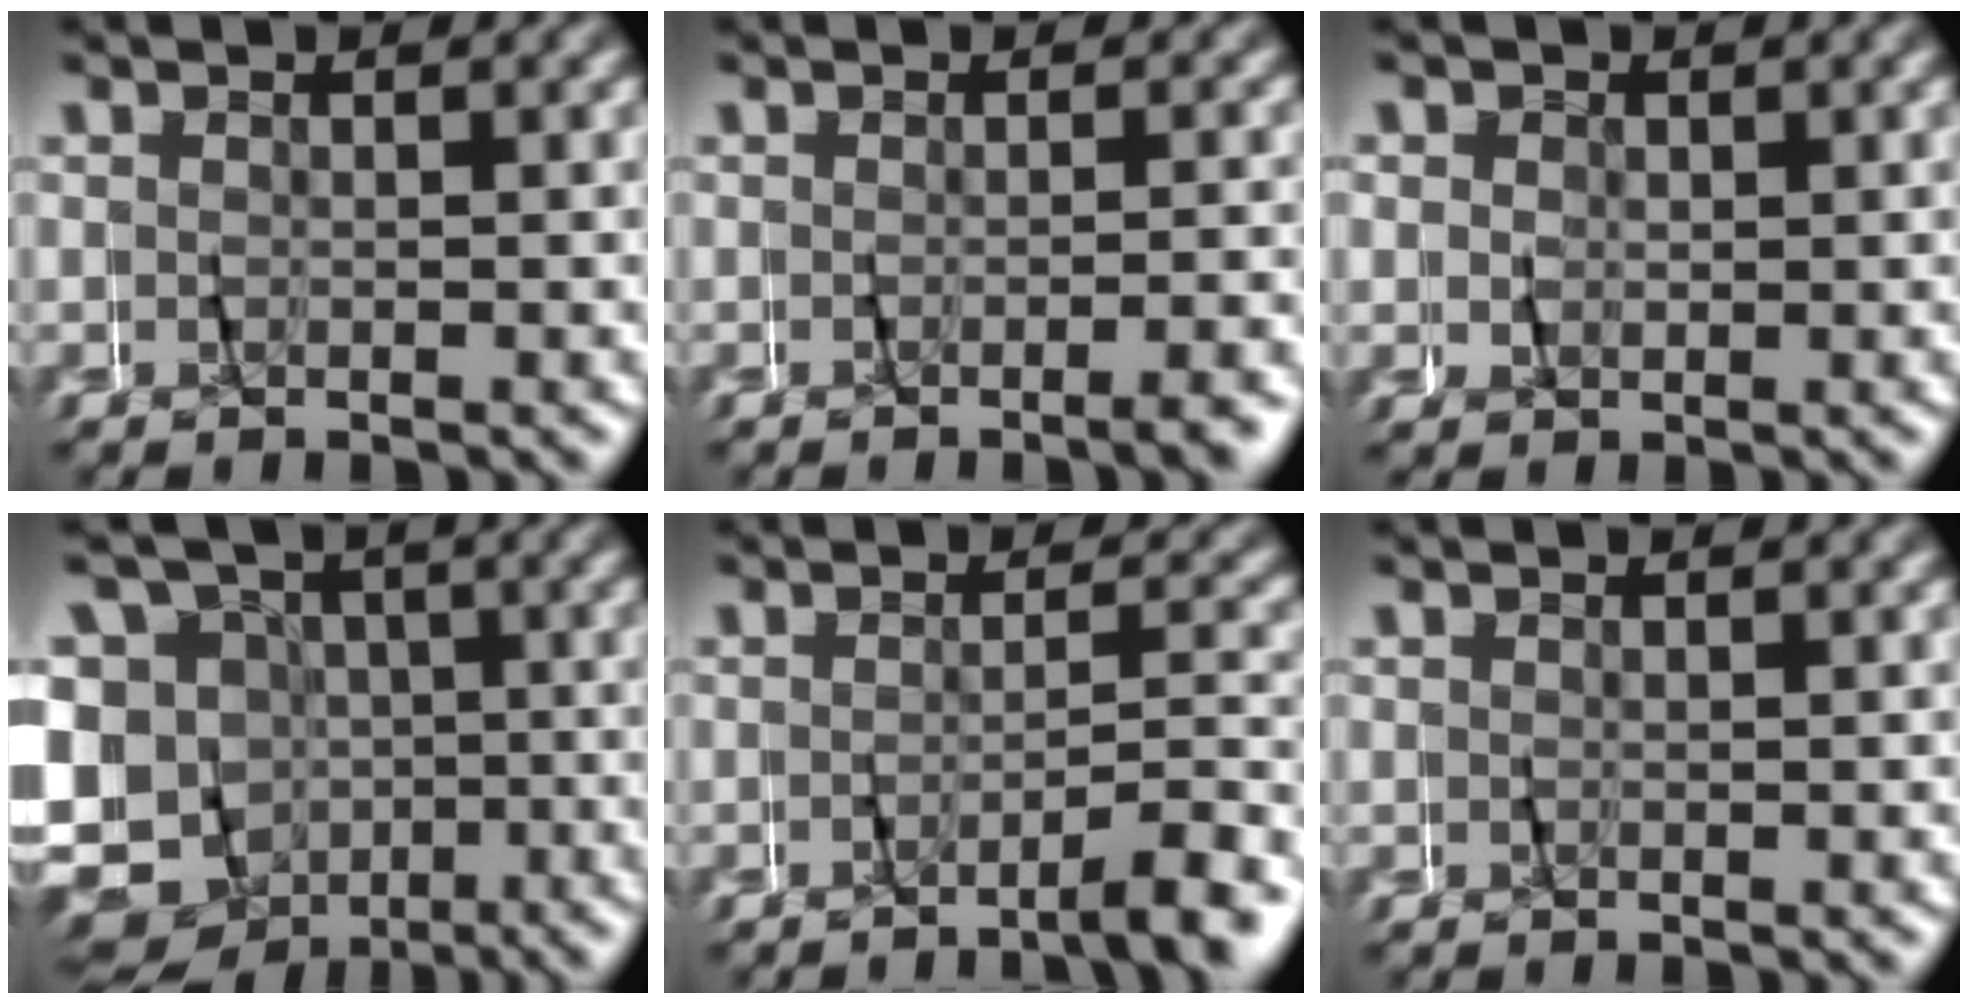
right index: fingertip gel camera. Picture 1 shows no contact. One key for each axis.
{"total": 1.8, "fx": -1.6, "fy": -0.7, "fz": 0.4, "tx": -0.003, "ty": 0.006, "tz": -0.029}
{"total": 1.2, "fx": 0.8, "fy": 0.5, "fz": -0.7, "tx": 0.014, "ty": 0.001, "tz": 0.013}
{"total": 15.7, "fx": -4.6, "fy": 14.2, "fz": 4.8, "tx": -0.136, "ty": -0.056, "tz": -0.082}
{"total": 3.6, "fx": -3.2, "fy": -0.5, "fz": 1.7, "tx": -0.022, "ty": 0.003, "tz": -0.058}
{"total": 0.0}